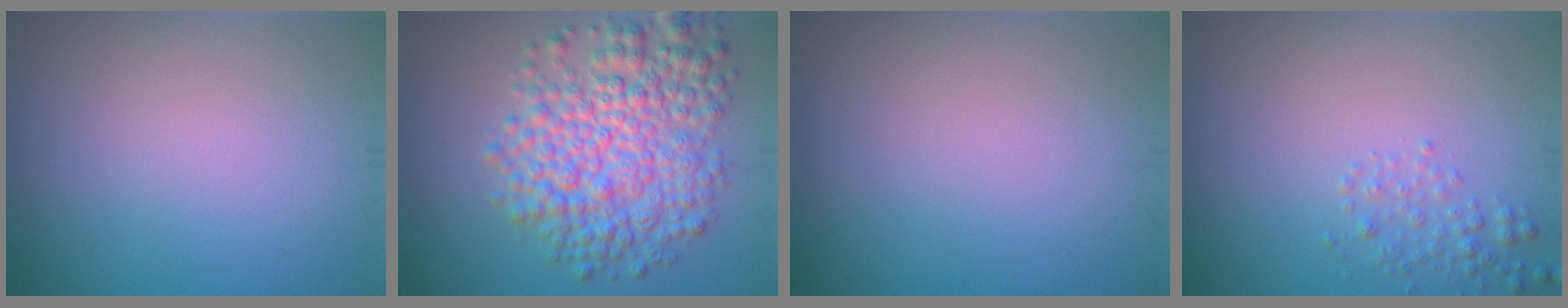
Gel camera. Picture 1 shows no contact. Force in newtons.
{"total": 7.8, "press": 7.8, "slide": 0.2}
{"total": 0.0}
{"total": 1.6, "press": 1.6, "slide": 0.1}